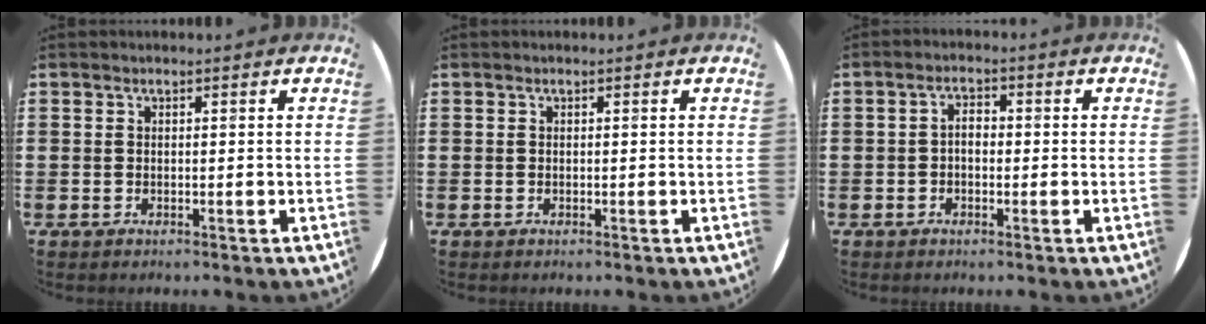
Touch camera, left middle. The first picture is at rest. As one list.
[{"total": 0.0}, {"total": 2.1, "force": [-0.3, 1.2, 1.7], "torque": [-0.034, 0.006, -0.007]}]